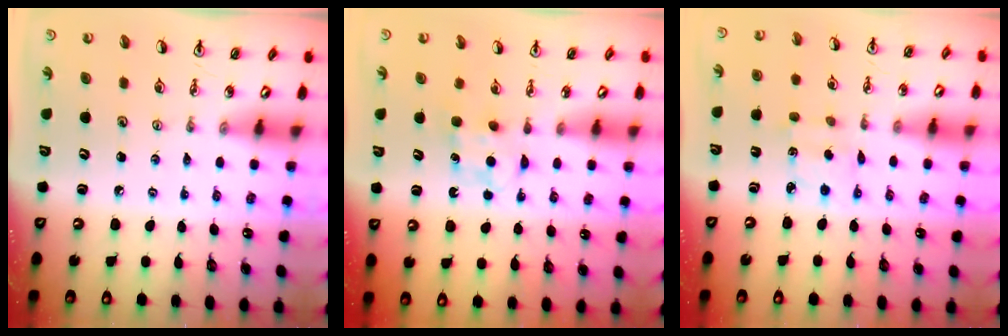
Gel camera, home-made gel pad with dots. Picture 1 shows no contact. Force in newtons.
{"total": 5.9, "press": 5.9, "slide": 0.8}
{"total": 1.9, "press": 1.9, "slide": 0.3}